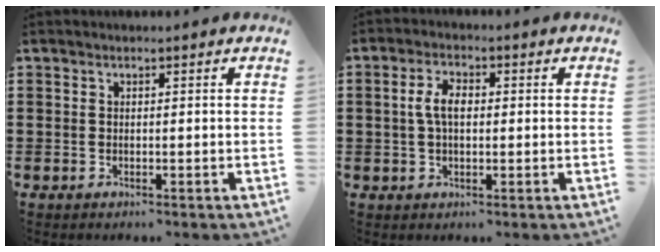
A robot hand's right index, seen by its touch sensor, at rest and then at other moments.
{"total": 4.5, "force": [0.3, 2.3, 3.8], "torque": [-0.085, 0.007, 0.001]}